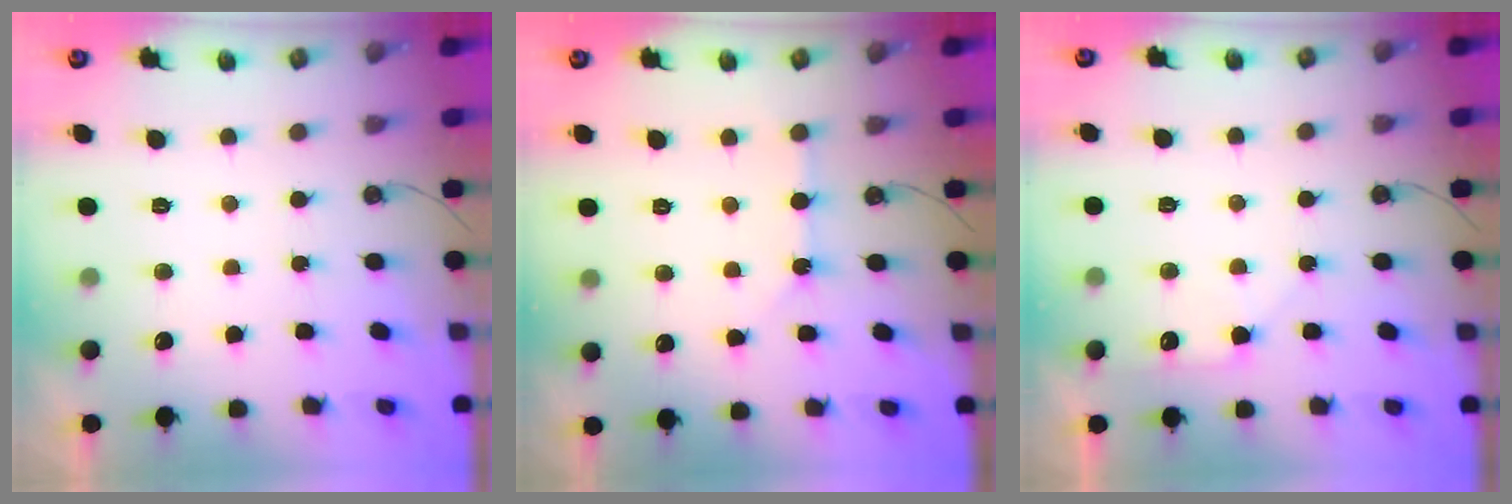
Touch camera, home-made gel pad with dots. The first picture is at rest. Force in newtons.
{"total": 1.8, "press": 1.8, "slide": 0.1}
{"total": 6.7, "press": 6.7, "slide": 0.9}